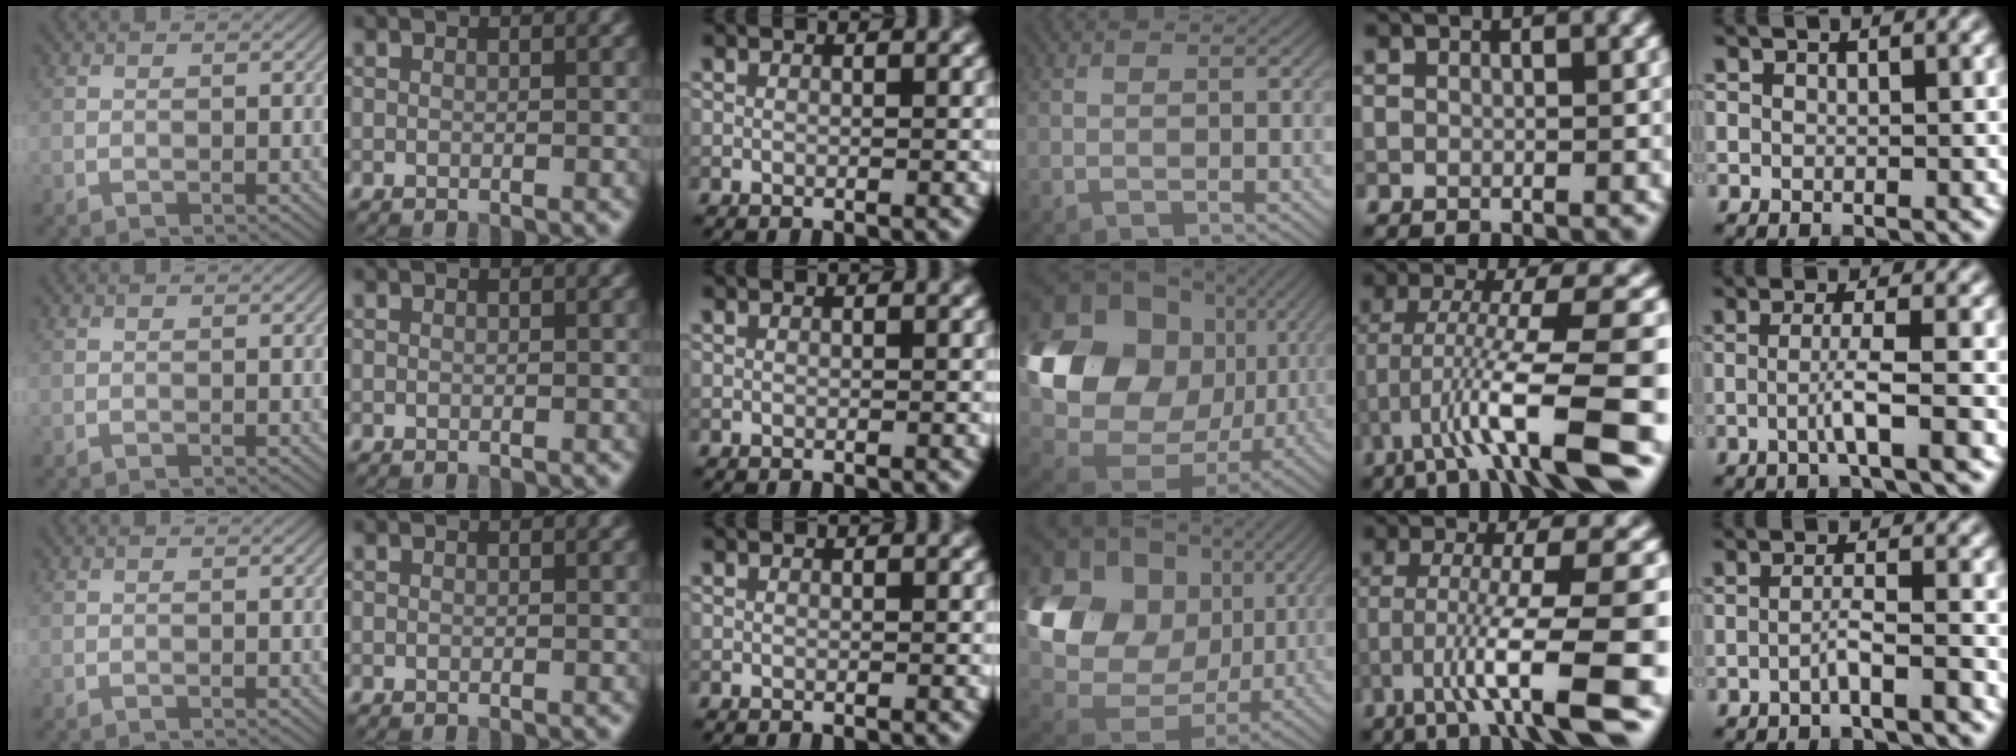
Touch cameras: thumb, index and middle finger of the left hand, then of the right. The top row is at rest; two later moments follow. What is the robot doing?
{"motion": "lift_and_place", "object": "calculator"}